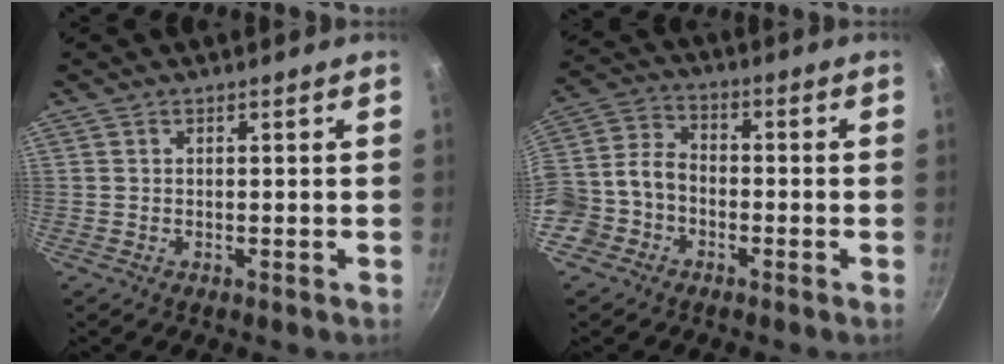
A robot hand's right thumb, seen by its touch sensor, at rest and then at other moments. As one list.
[{"total": 10.5, "force": [-4.6, 8.0, 5.1], "torque": [-0.087, 0.051, -0.101]}]